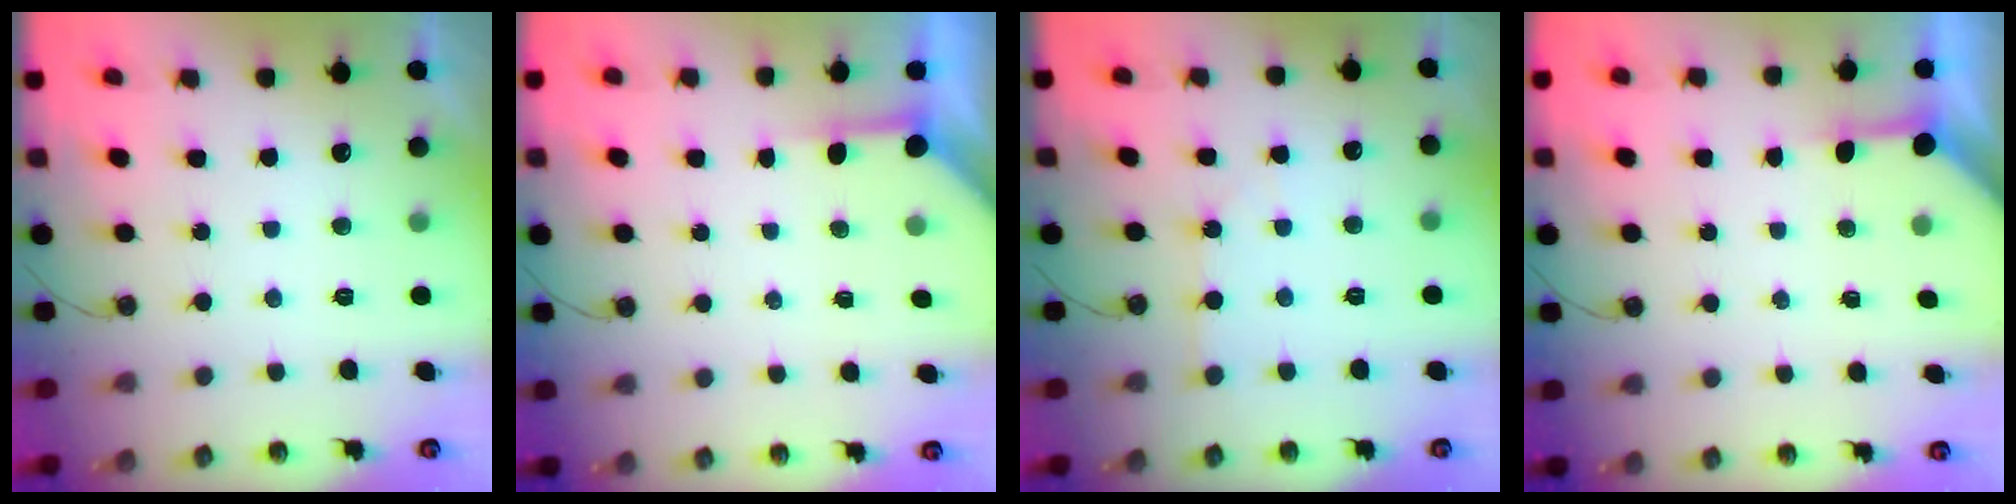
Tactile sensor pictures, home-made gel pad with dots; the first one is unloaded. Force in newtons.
{"total": 3.6, "press": 3.6, "slide": 0.5}
{"total": 2.0, "press": 2.0, "slide": 0.2}
{"total": 3.2, "press": 3.2, "slide": 0.5}